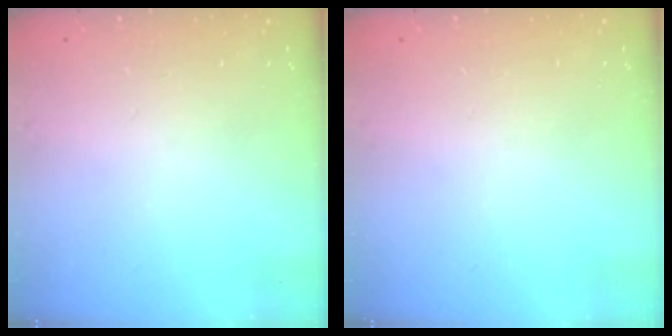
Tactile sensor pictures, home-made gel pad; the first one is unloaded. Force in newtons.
{"total": 0.0}